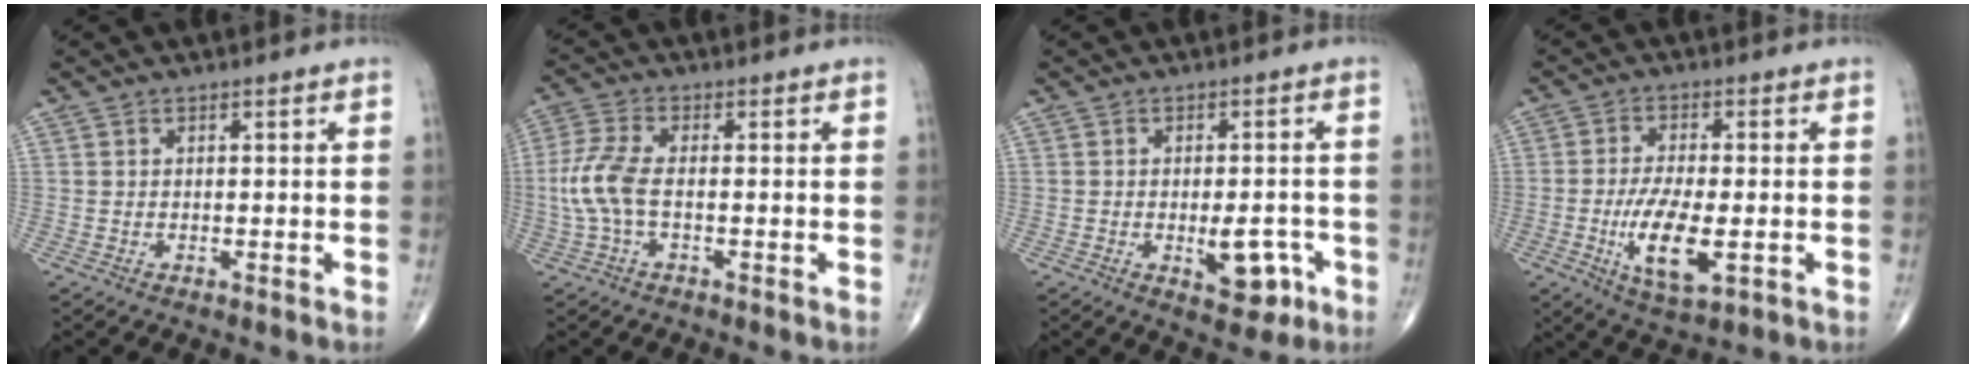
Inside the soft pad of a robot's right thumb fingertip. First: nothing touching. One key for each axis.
{"total": 7.2, "fx": -1.0, "fy": 3.0, "fz": 6.5, "tx": -0.174, "ty": 0.013, "tz": -0.024}
{"total": 6.8, "fx": -2.2, "fy": 3.4, "fz": 5.5, "tx": -0.055, "ty": 0.008, "tz": -0.022}
{"total": 10.4, "fx": -2.5, "fy": 3.9, "fz": 9.3, "tx": -0.174, "ty": -0.009, "tz": -0.040}